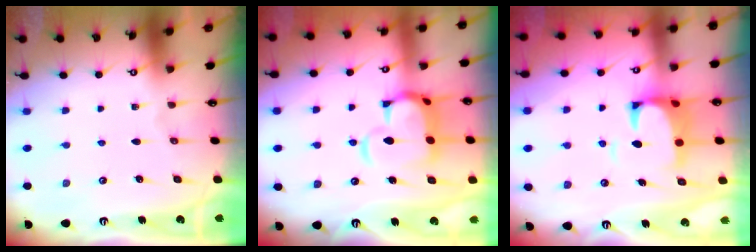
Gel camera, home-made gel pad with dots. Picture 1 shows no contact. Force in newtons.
{"total": 8.3, "press": 8.2, "slide": 1.4}
{"total": 3.1, "press": 2.8, "slide": 1.3}